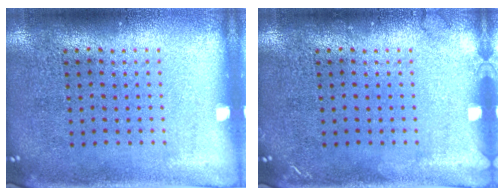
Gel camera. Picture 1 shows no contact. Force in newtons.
{"total": 0.8, "press": 0.8, "slide": 0.1}